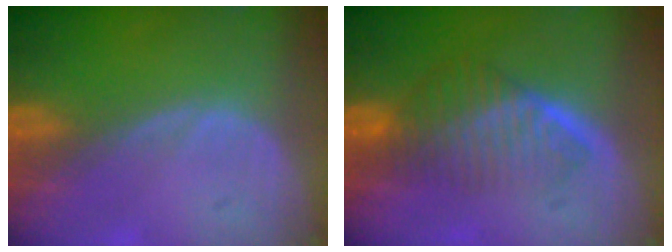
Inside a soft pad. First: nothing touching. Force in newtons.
{"total": 6.6, "press": 5.9, "slide": 2.9}